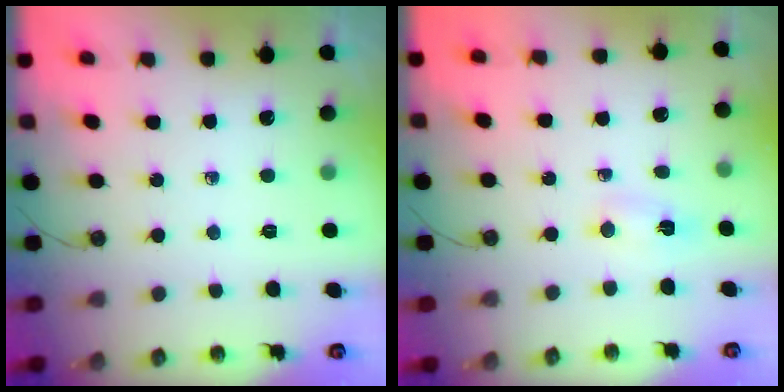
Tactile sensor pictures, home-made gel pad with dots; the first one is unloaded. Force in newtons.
{"total": 2.6, "press": 1.3, "slide": 2.2}